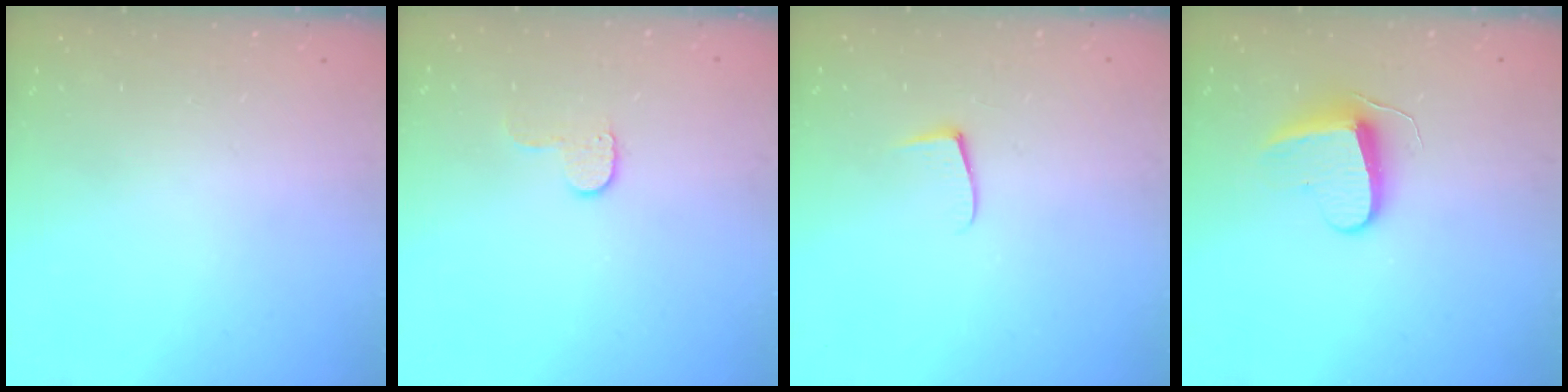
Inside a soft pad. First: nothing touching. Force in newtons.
{"total": 5.1, "press": 5.0, "slide": 0.5}
{"total": 4.7, "press": 4.6, "slide": 0.5}
{"total": 8.7, "press": 8.7, "slide": 0.5}